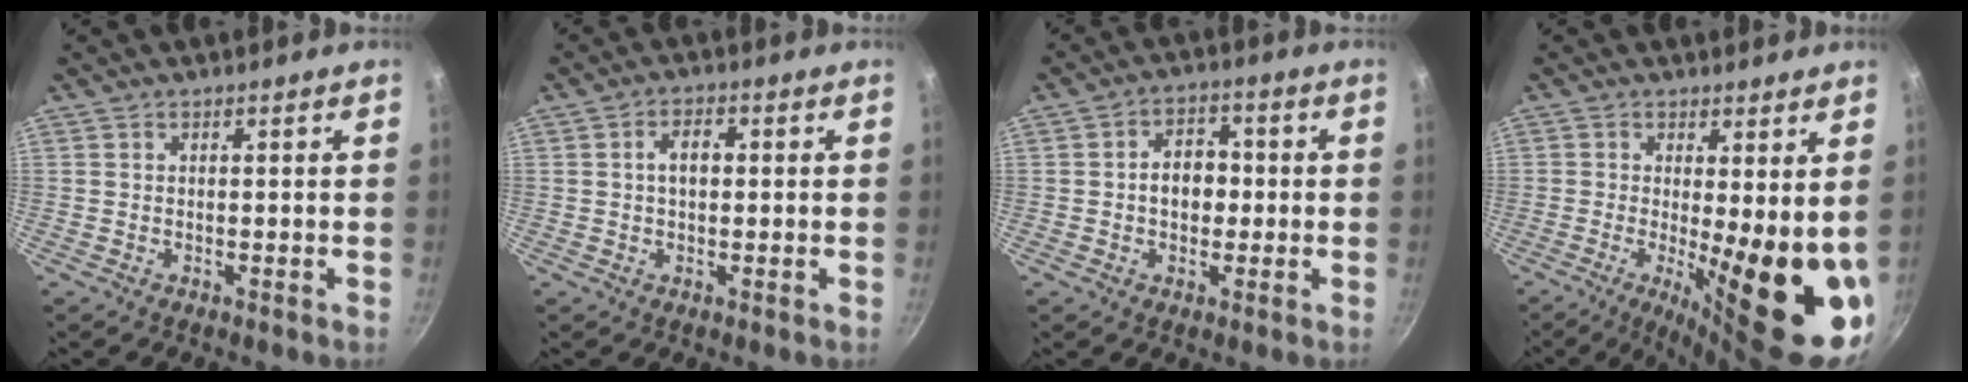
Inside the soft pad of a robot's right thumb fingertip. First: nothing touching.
{"total": 4.0, "force": [0.4, 2.5, 3.1], "torque": [-0.040, 0.015, 0.003]}
{"total": 6.7, "force": [-0.2, 5.0, 4.4], "torque": [-0.032, 0.017, -0.009]}
{"total": 16.5, "force": [-0.9, 4.9, 15.7], "torque": [-0.193, -0.036, -0.003]}